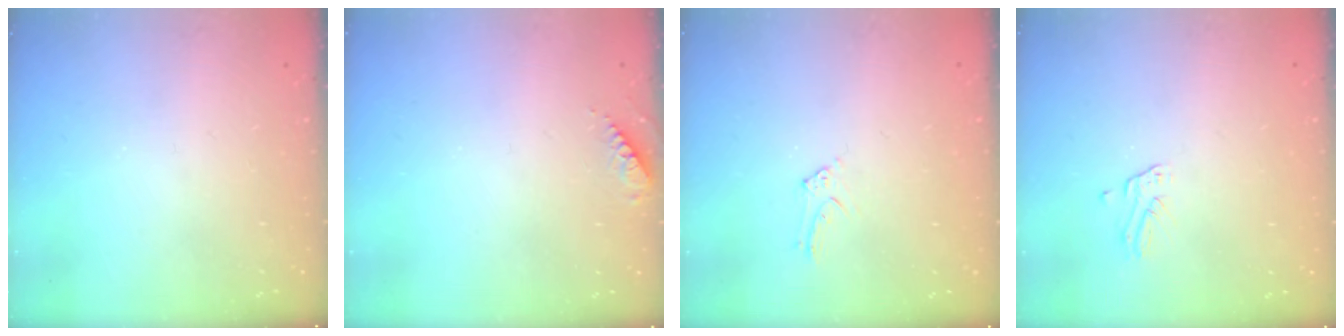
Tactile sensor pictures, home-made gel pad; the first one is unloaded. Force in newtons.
{"total": 3.8, "press": 3.8, "slide": 0.6}
{"total": 5.9, "press": 5.9, "slide": 0.6}
{"total": 1.8, "press": 1.8, "slide": 0.1}